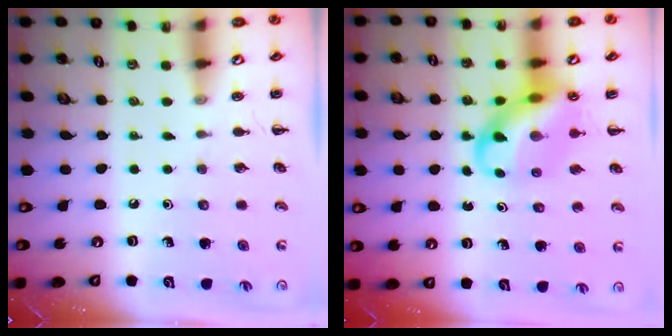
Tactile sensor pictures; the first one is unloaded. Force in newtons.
{"total": 12.7, "press": 12.2, "slide": 3.4}